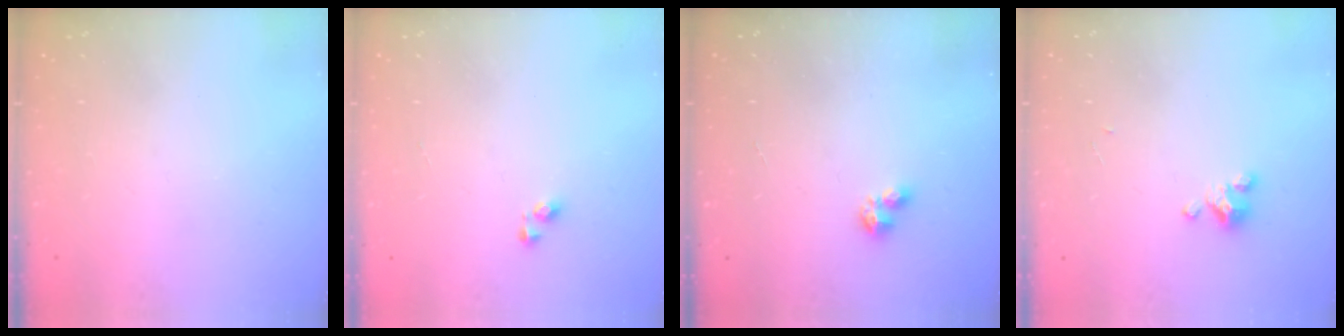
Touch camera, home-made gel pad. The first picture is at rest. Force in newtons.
{"total": 3.4, "press": 3.4, "slide": 0.3}
{"total": 1.0, "press": 1.0, "slide": 0.1}
{"total": 2.3, "press": 2.2, "slide": 0.4}